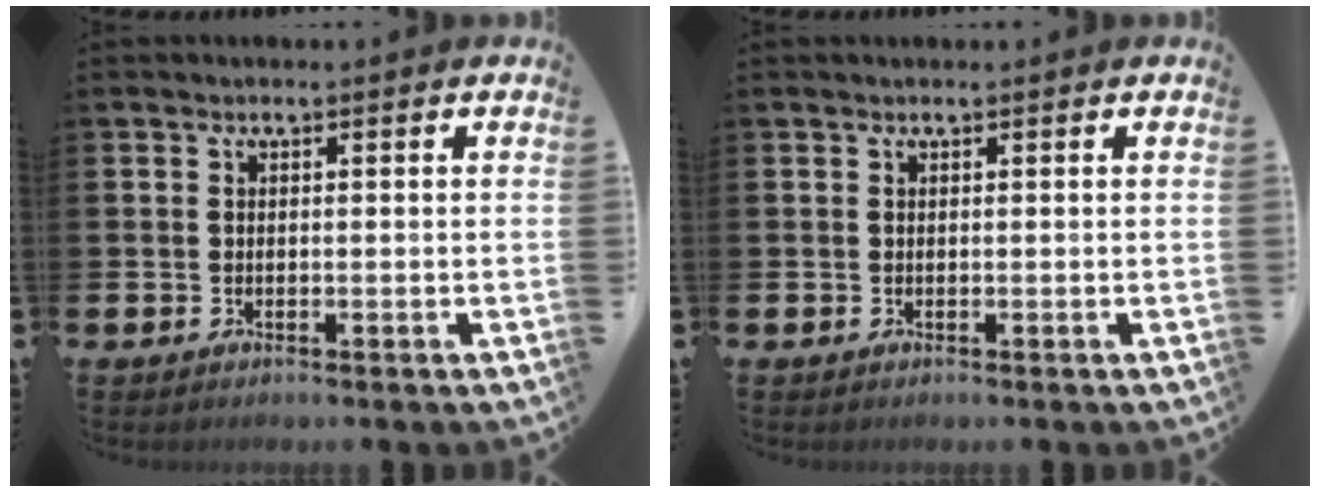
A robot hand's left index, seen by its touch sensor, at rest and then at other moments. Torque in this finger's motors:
{"motor_torque": [0.10, 0.10, 0.01, -0.01]}